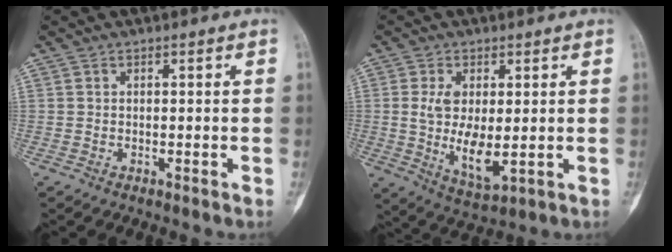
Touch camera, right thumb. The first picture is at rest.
{"total": 9.5, "force": [0.3, 4.5, 8.3], "torque": [-0.150, -0.017, 0.018]}